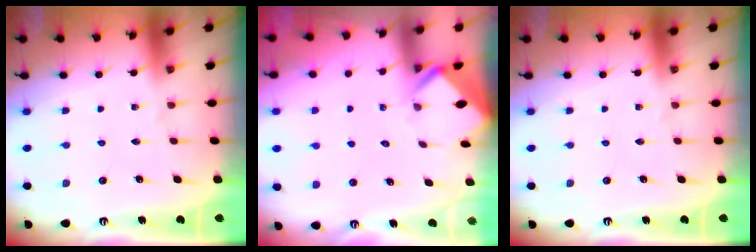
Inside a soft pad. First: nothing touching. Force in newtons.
{"total": 2.8, "press": 2.8, "slide": 0.1}
{"total": 0.0}